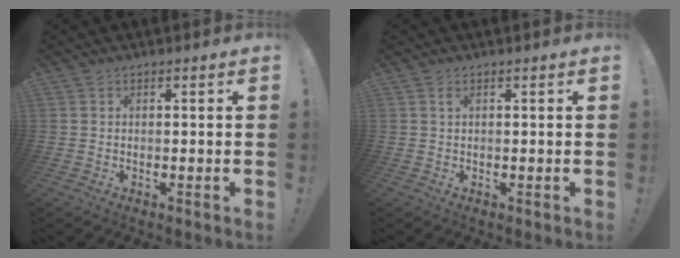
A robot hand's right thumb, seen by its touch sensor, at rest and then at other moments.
{"total": 0.9, "force": [0.4, 0.1, 0.8], "torque": [-0.009, -0.001, 0.004]}